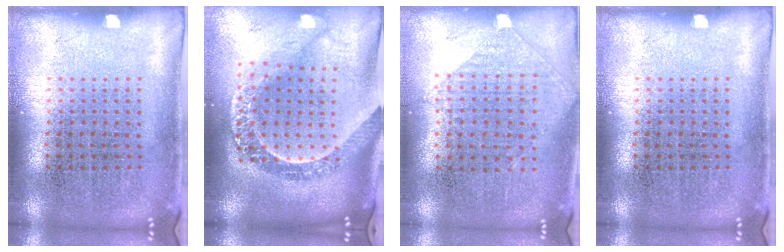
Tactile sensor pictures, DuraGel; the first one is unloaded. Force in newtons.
{"total": 3.0, "press": 2.3, "slide": 1.9}
{"total": 0.9, "press": 0.8, "slide": 0.3}
{"total": 0.0}